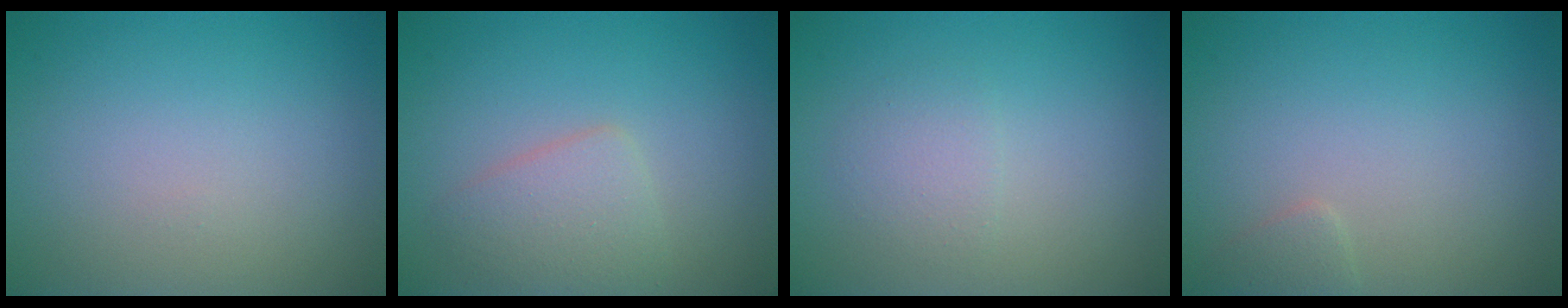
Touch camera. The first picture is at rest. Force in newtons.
{"total": 2.7, "press": 2.7, "slide": 0.1}
{"total": 1.6, "press": 1.6, "slide": 0.0}
{"total": 0.9, "press": 0.9, "slide": 0.1}